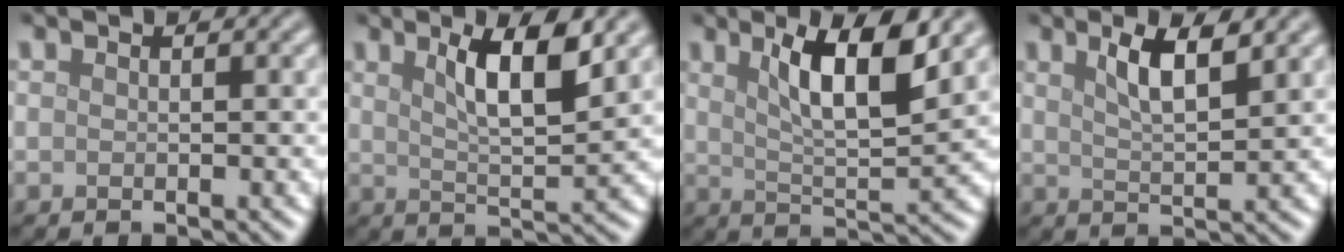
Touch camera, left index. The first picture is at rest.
{"total": 5.4, "force": [2.5, 1.2, 4.6], "torque": [-0.075, -0.002, 0.041]}
{"total": 6.9, "force": [3.0, 1.5, 6.0], "torque": [-0.096, -0.002, 0.051]}
{"total": 4.0, "force": [2.2, 1.0, 3.2], "torque": [-0.055, 0.002, 0.038]}